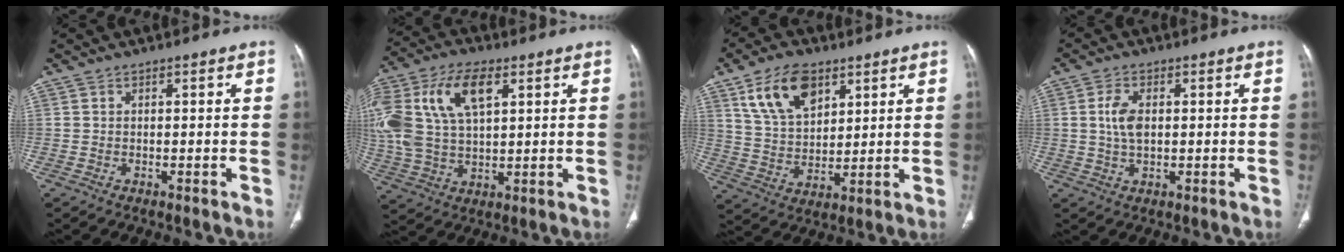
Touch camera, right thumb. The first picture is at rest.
{"total": 20.1, "force": [6.6, 11.0, 15.4], "torque": [-0.350, 0.013, 0.125]}
{"total": 12.8, "force": [6.9, 7.4, 7.9], "torque": [-0.120, -0.025, 0.135]}
{"total": 5.0, "force": [0.7, 2.7, 4.1], "torque": [-0.087, -0.001, 0.013]}